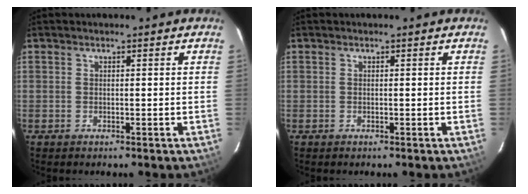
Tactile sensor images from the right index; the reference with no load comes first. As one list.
[{"total": 0.0}]